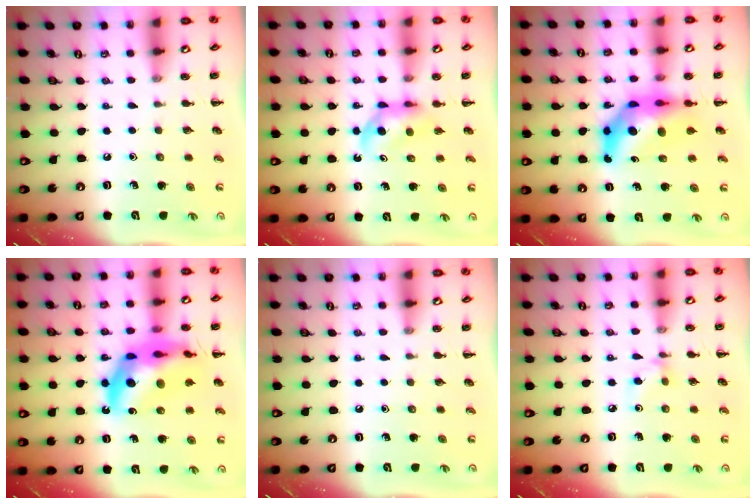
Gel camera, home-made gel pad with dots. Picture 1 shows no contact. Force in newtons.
{"total": 4.0, "press": 3.9, "slide": 0.8}
{"total": 11.3, "press": 10.7, "slide": 3.5}
{"total": 20.6, "press": 20.0, "slide": 5.0}
{"total": 0.0}
{"total": 3.6, "press": 3.4, "slide": 1.3}